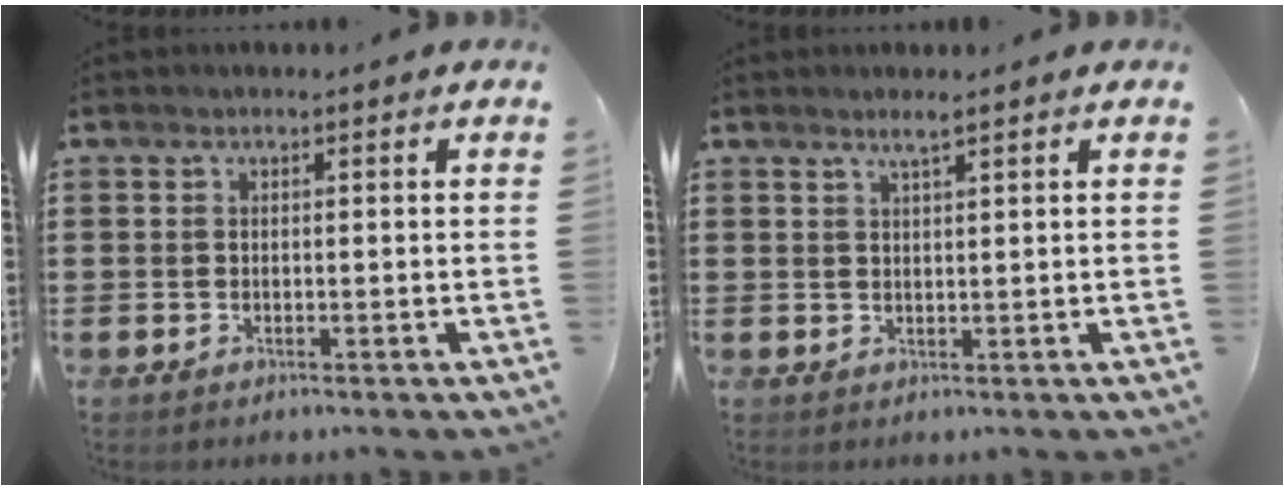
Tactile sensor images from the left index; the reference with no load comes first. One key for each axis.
{"total": 1.9, "fx": 1.4, "fy": -0.1, "fz": 1.2, "tx": -0.025, "ty": 0.000, "tz": 0.026}